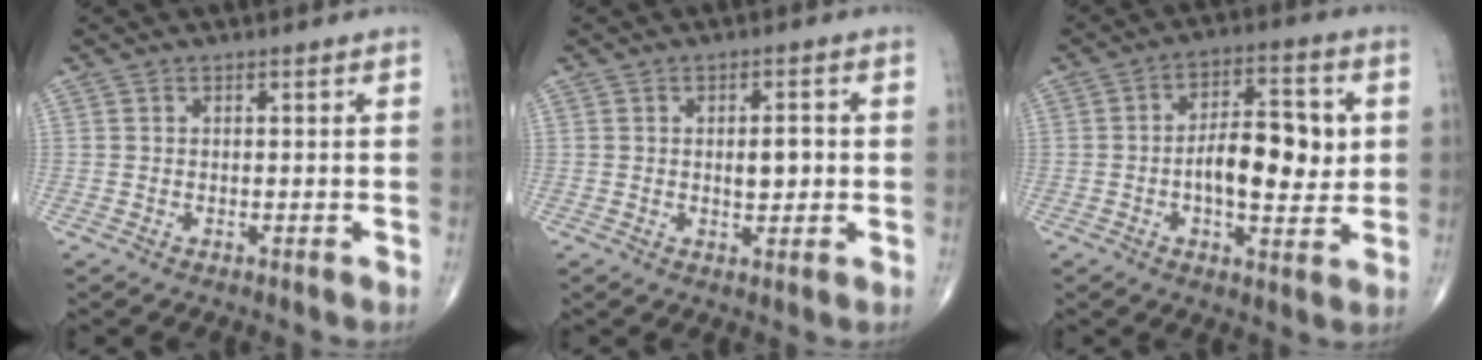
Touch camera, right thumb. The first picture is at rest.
{"total": 4.1, "force": [0.1, 2.0, 3.6], "torque": [-0.043, 0.000, 0.003]}
{"total": 13.0, "force": [0.3, 6.0, 11.5], "torque": [-0.152, 0.010, 0.001]}